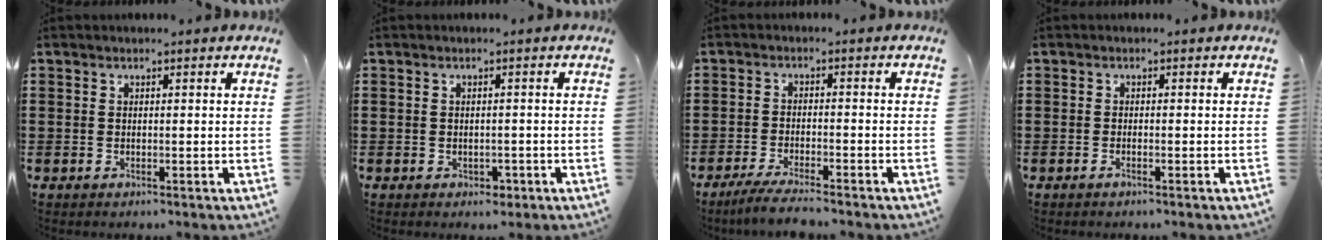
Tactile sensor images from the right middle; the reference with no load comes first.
{"total": 1.1, "force": [-0.6, 0.8, 0.4], "torque": [-0.010, -0.001, -0.013]}
{"total": 3.8, "force": [-3.4, 0.0, 1.6], "torque": [-0.034, -0.005, -0.066]}
{"total": 0.6, "force": [-0.4, 0.0, 0.4], "torque": [-0.008, -0.001, -0.008]}